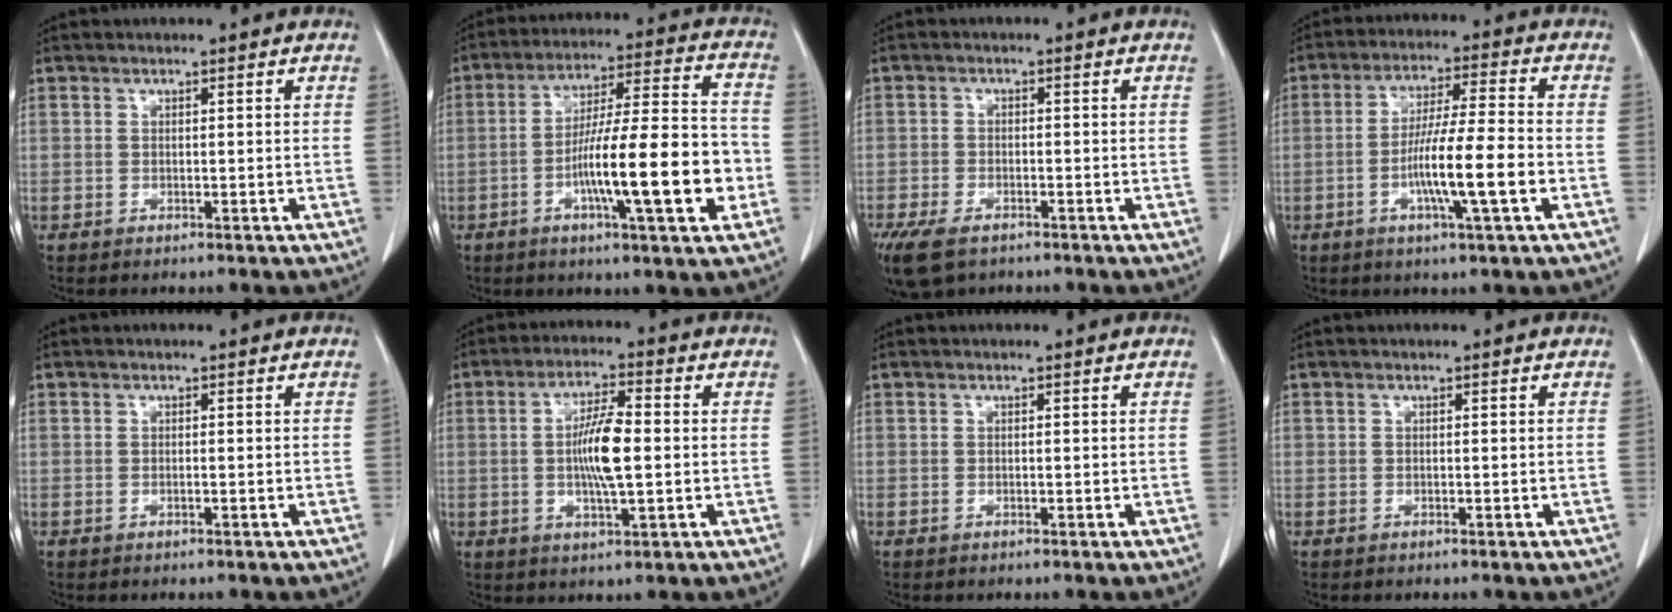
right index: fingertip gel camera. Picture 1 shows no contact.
{"total": 16.6, "force": [-4.6, 1.5, 15.9], "torque": [-0.264, 0.007, -0.073]}
{"total": 9.7, "force": [-6.5, 5.0, 5.1], "torque": [-0.119, -0.012, -0.104]}
{"total": 10.5, "force": [-3.1, -0.1, 10.1], "torque": [-0.184, -0.006, -0.059]}
{"total": 0.0}
{"total": 7.9, "force": [-0.2, 1.2, 7.8], "torque": [-0.149, 0.000, -0.008]}
{"total": 0.0}
{"total": 0.0}